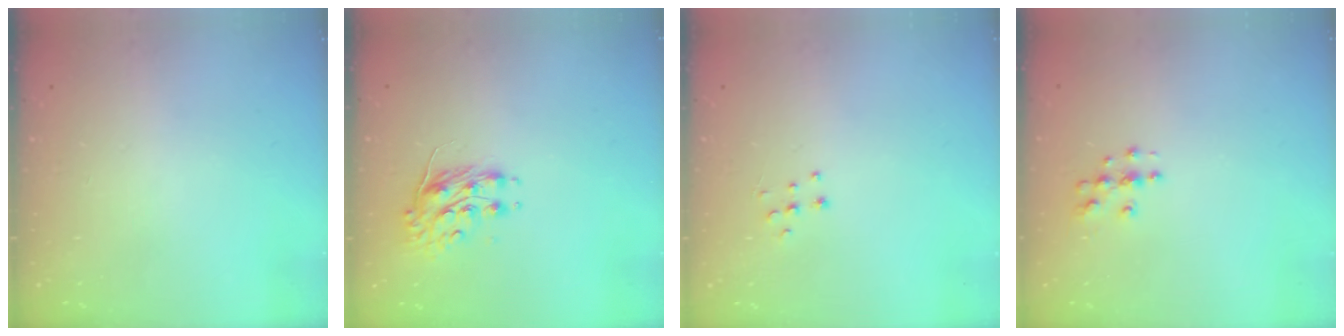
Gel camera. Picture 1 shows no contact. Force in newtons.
{"total": 8.0, "press": 8.0, "slide": 0.4}
{"total": 3.7, "press": 3.7, "slide": 0.2}
{"total": 3.9, "press": 3.9, "slide": 0.3}